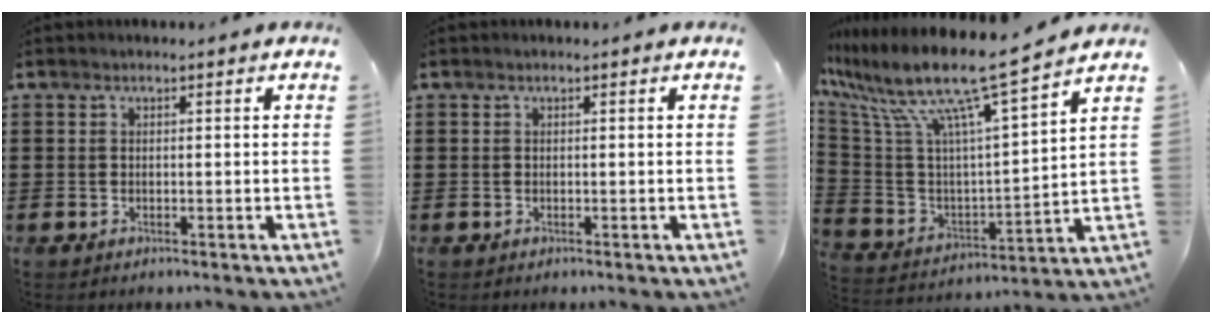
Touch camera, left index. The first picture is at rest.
{"total": 0.0}
{"total": 12.5, "force": [9.3, 1.1, 8.2], "torque": [-0.193, -0.062, 0.151]}